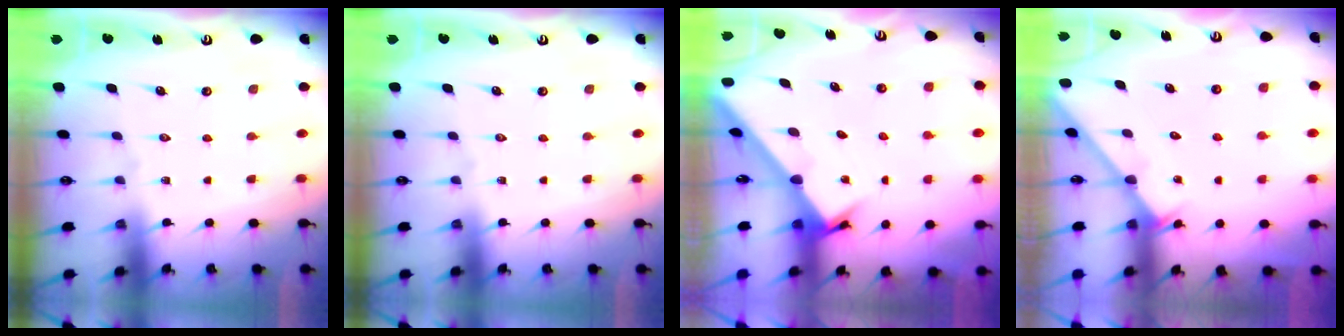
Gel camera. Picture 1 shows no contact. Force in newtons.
{"total": 0.0}
{"total": 2.6, "press": 2.6, "slide": 0.3}
{"total": 1.2, "press": 1.2, "slide": 0.0}